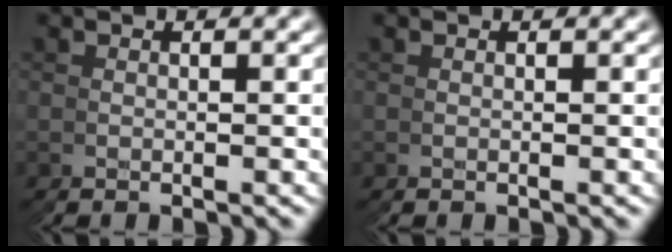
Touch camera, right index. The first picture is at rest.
{"total": 0.0}